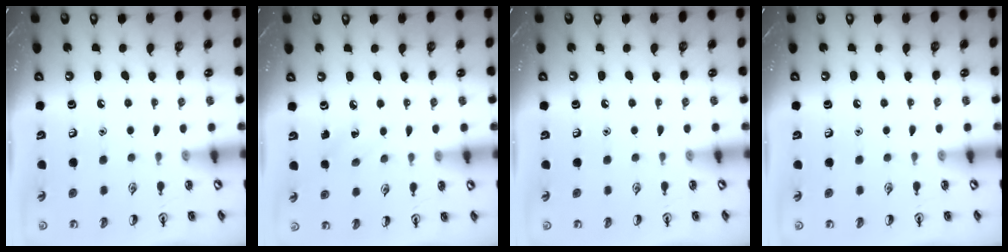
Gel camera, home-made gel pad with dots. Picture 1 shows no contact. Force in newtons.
{"total": 5.3, "press": 5.0, "slide": 1.6}
{"total": 0.0}
{"total": 0.0}